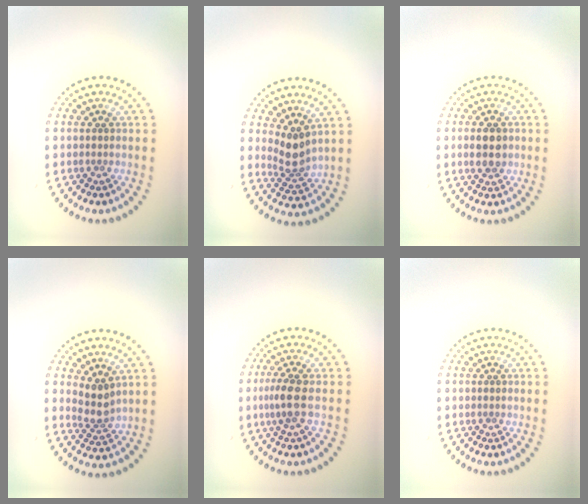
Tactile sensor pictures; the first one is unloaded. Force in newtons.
{"total": 2.8, "press": 2.2, "slide": 1.8}
{"total": 2.9, "press": 2.9, "slide": 0.1}
{"total": 2.4, "press": 1.9, "slide": 1.5}
{"total": 2.1, "press": 1.7, "slide": 1.2}
{"total": 0.0}